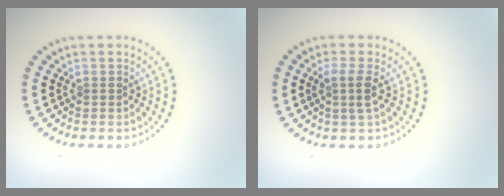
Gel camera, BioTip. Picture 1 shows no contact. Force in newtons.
{"total": 1.9, "press": 1.6, "slide": 1.1}